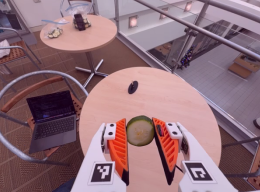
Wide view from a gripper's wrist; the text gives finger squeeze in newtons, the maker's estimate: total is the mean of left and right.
{"total": 7.7, "left": 8.0, "right": 7.3}